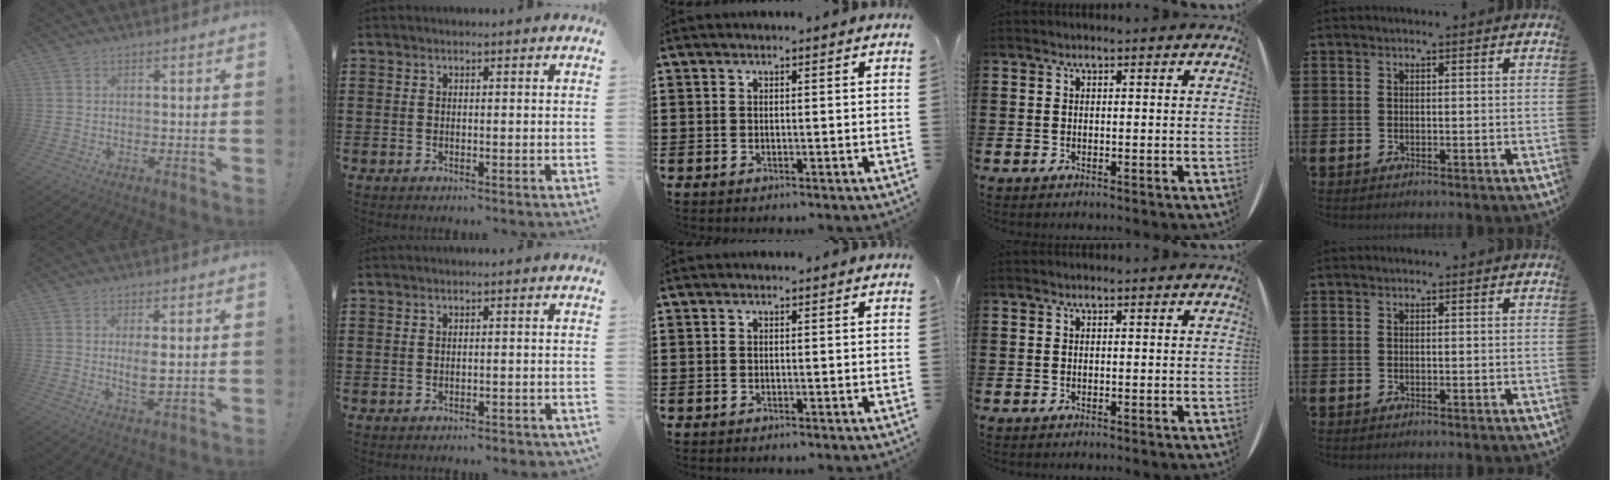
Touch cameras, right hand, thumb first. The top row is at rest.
{"thumb": {"total": 4.1, "force": [1.0, 1.3, 3.8], "torque": [-0.059, -0.013, 0.012]}, "index": {"total": 1.2, "force": [-1.2, 0.1, 0.3], "torque": [-0.011, -0.003, -0.025]}}